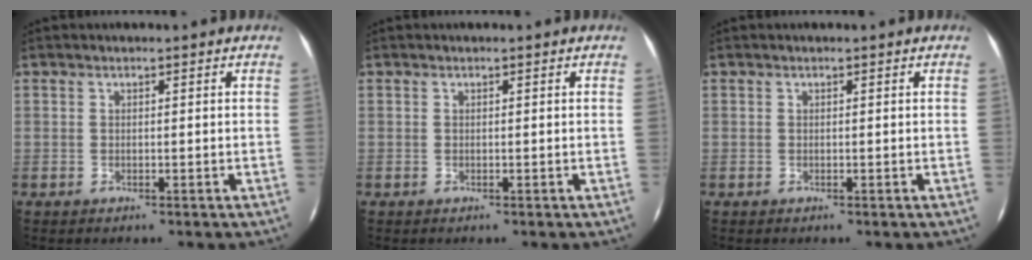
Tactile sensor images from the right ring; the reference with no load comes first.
{"total": 0.0}
{"total": 0.0}